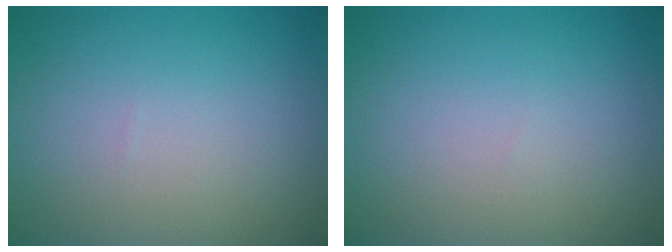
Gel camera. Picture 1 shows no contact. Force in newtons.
{"total": 0.0}